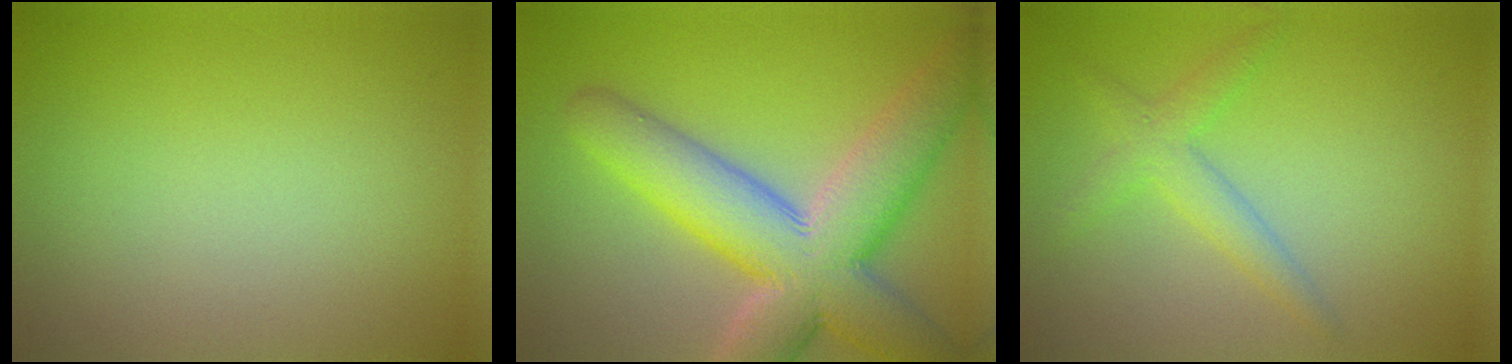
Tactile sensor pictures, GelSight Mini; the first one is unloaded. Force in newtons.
{"total": 11.1, "press": 11.0, "slide": 0.6}
{"total": 2.6, "press": 2.6, "slide": 0.1}